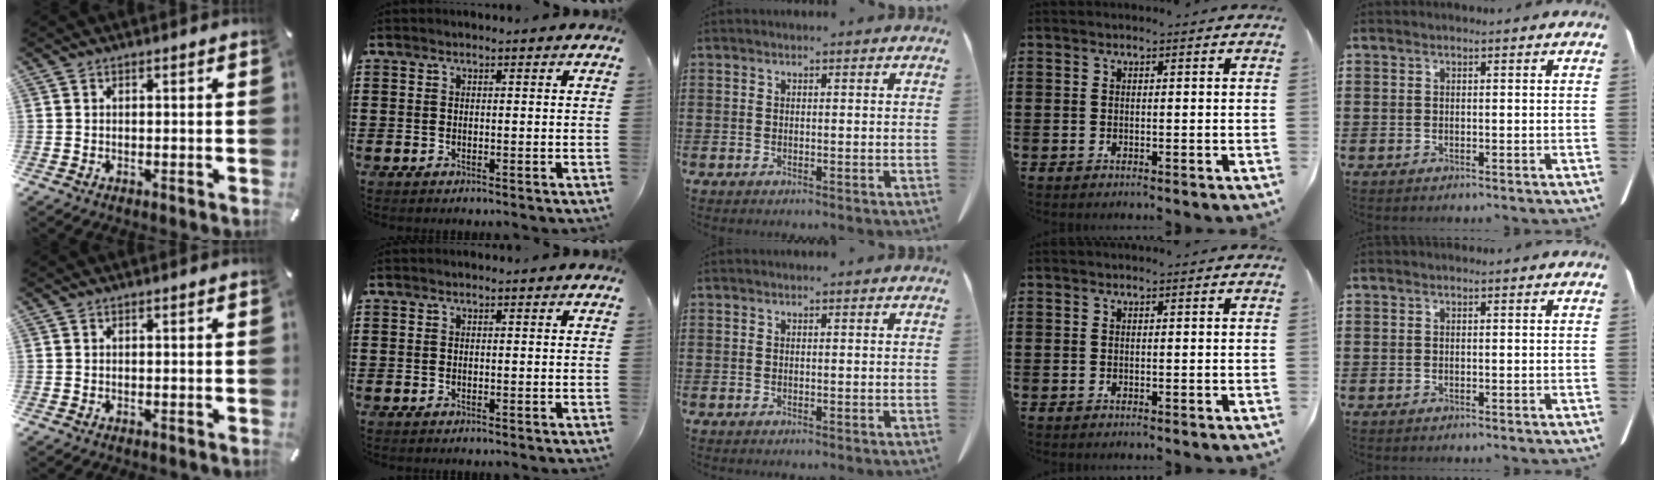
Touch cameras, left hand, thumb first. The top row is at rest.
{}